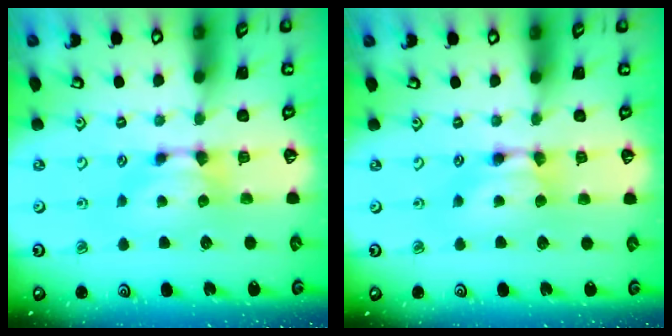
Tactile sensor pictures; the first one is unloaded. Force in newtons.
{"total": 1.8, "press": 1.8, "slide": 0.1}